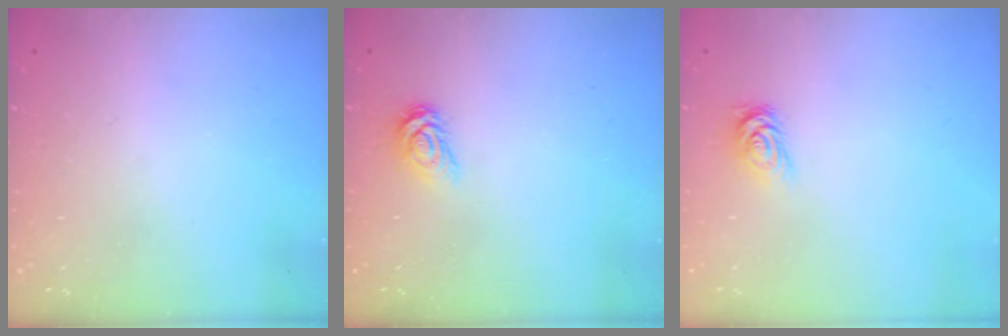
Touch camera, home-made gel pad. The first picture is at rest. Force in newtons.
{"total": 3.8, "press": 3.8, "slide": 0.5}
{"total": 3.2, "press": 3.2, "slide": 0.5}